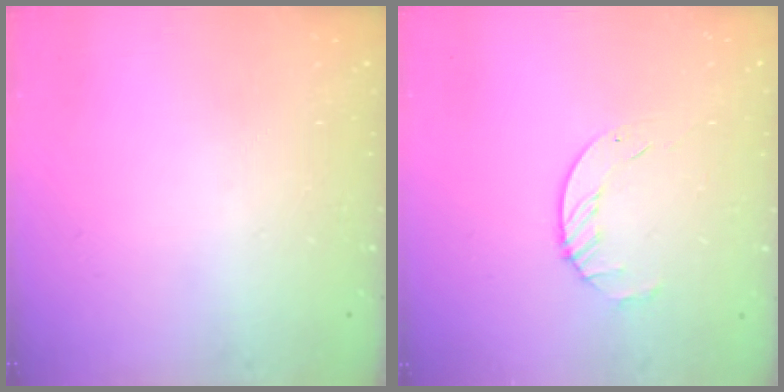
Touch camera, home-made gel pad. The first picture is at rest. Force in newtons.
{"total": 3.4, "press": 3.4, "slide": 0.4}